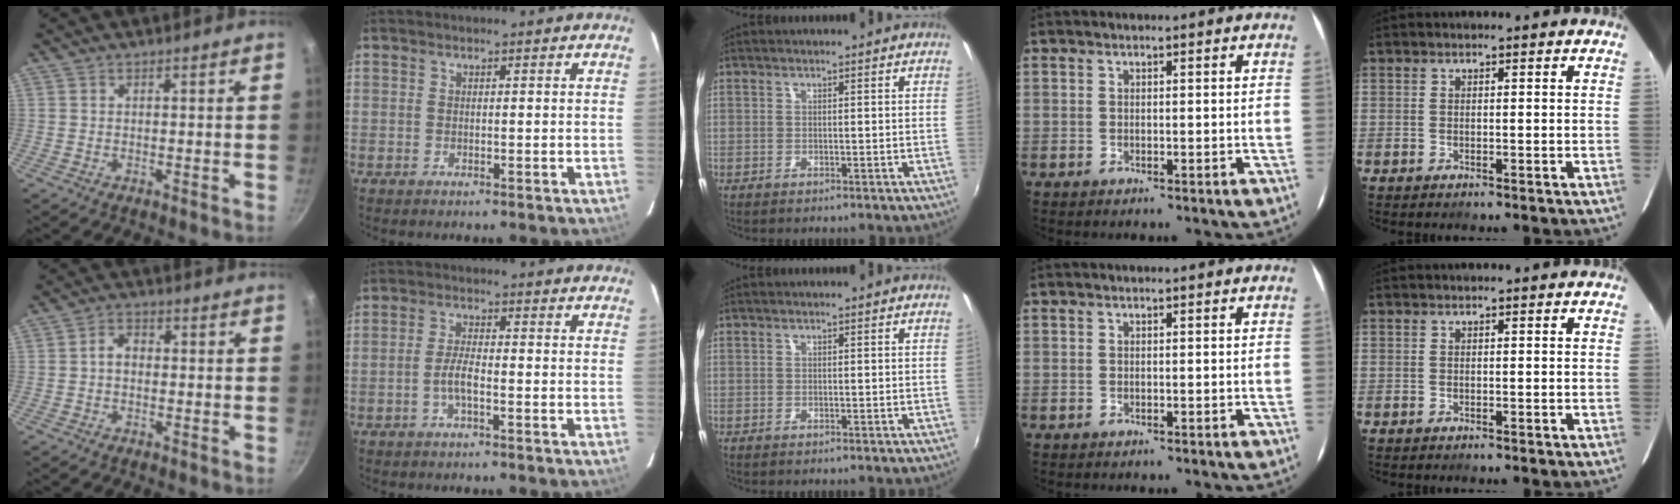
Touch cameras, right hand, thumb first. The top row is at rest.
{"thumb": {"total": 3.2, "force": [-0.3, 2.4, 2.1], "torque": [-0.025, 0.012, -0.011]}, "index": {"total": 3.4, "force": [-1.4, 0.7, 3.0], "torque": [-0.065, 0.001, -0.028]}}